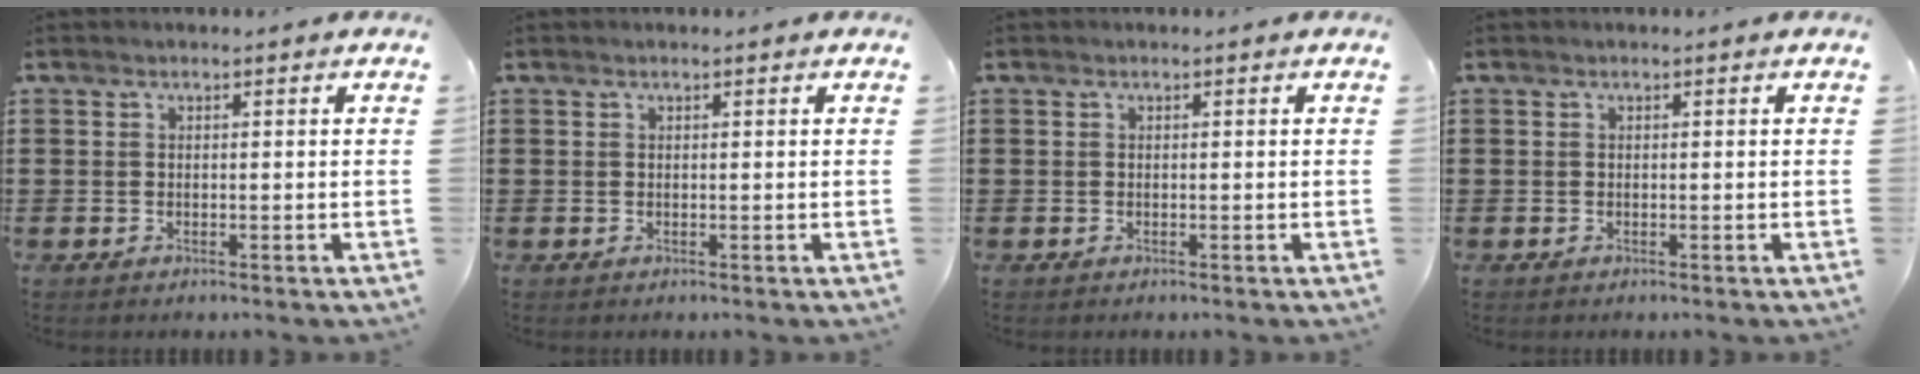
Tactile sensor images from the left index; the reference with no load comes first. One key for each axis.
{"total": 0.0}
{"total": 0.0}
{"total": 0.0}